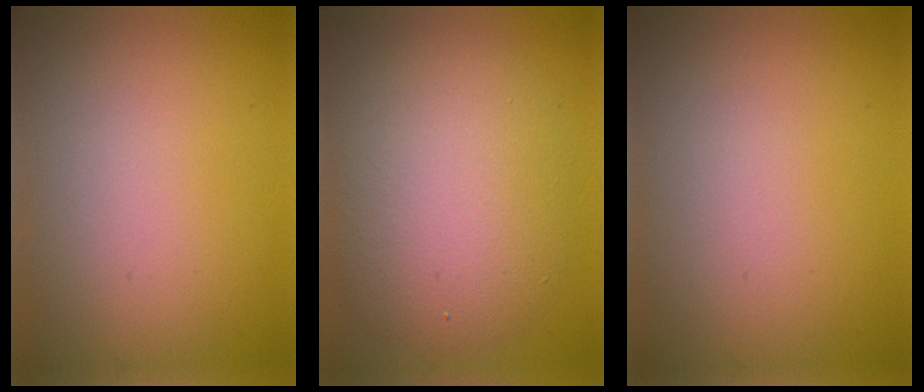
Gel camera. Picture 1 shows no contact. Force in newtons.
{"total": 7.0, "press": 7.0, "slide": 0.2}
{"total": 0.0}